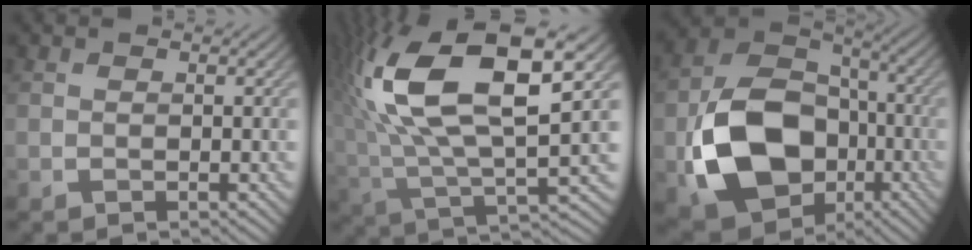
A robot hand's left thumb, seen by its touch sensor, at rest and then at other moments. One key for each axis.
{"total": 16.8, "fx": 5.6, "fy": 6.6, "fz": 14.4, "tx": -0.308, "ty": 0.012, "tz": 0.095}
{"total": 15.8, "fx": -4.6, "fy": 11.8, "fz": 9.5, "tx": -0.196, "ty": -0.031, "tz": -0.093}